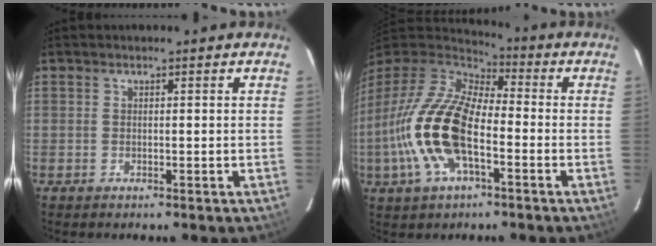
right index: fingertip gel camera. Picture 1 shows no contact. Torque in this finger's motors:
{"motor_torque": [2.14, 0.00, 1.05, 0.21]}